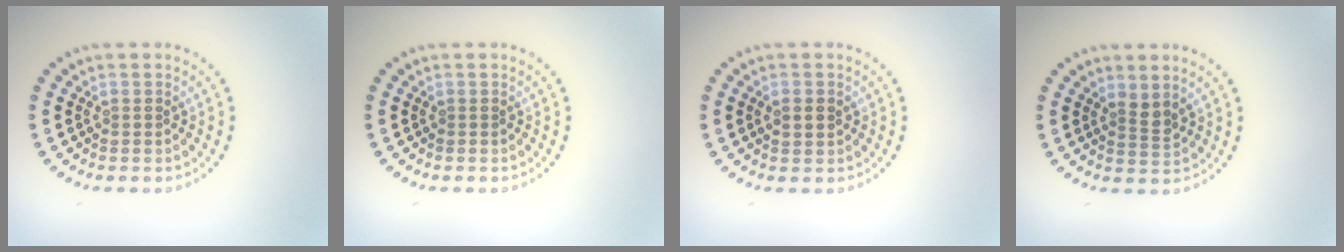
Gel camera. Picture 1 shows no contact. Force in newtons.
{"total": 0.0}
{"total": 1.7, "press": 1.7, "slide": 0.0}
{"total": 1.5, "press": 1.1, "slide": 1.0}